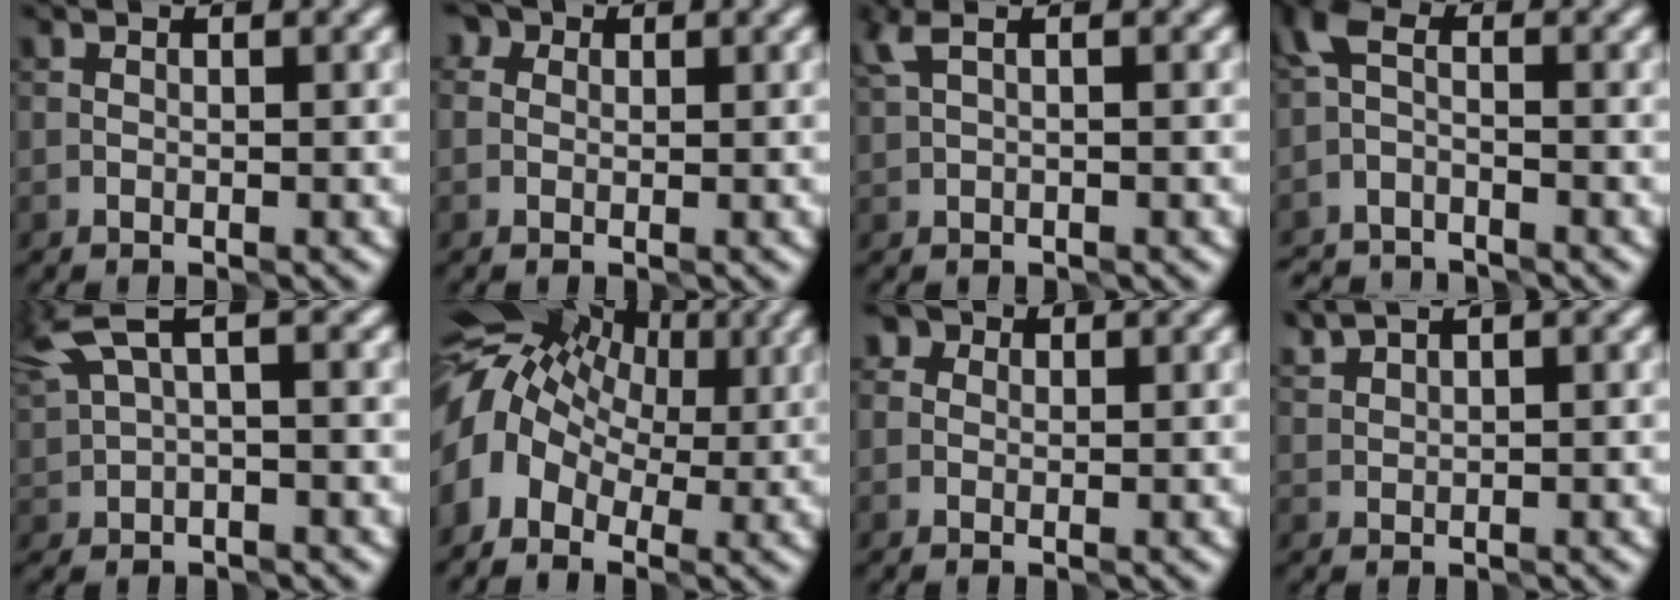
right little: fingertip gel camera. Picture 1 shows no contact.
{"total": 3.2, "force": [1.6, 2.2, 1.6], "torque": [-0.016, 0.022, -0.009]}
{"total": 1.6, "force": [0.9, 0.4, 1.4], "torque": [-0.029, 0.008, 0.016]}
{"total": 3.8, "force": [-3.1, 1.5, 1.6], "torque": [-0.033, -0.007, -0.069]}
{"total": 4.5, "force": [2.3, 1.2, 3.6], "torque": [-0.080, 0.014, 0.048]}
{"total": 10.3, "force": [1.8, 7.3, 7.1], "torque": [-0.141, 0.016, 0.020]}
{"total": 3.3, "force": [1.7, 2.4, 1.6], "torque": [-0.014, 0.017, -0.005]}
{"total": 1.7, "force": [1.6, 0.2, 0.4], "torque": [-0.012, 0.005, 0.039]}